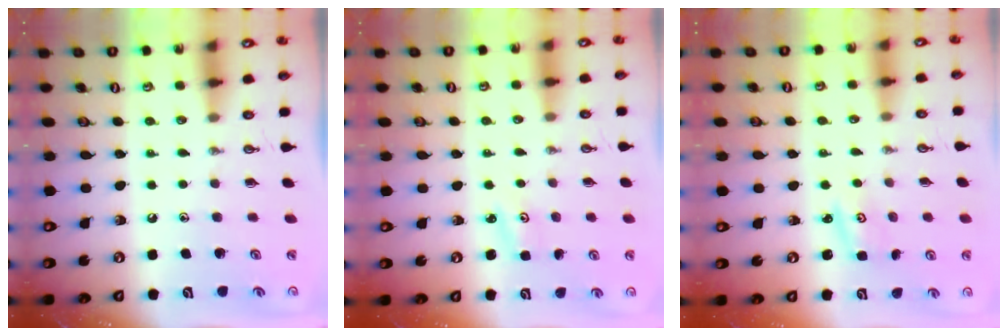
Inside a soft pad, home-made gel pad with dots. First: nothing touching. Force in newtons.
{"total": 2.6, "press": 2.6, "slide": 0.3}
{"total": 2.1, "press": 2.1, "slide": 0.3}